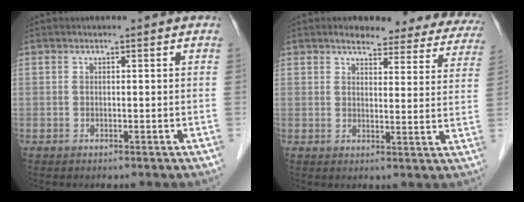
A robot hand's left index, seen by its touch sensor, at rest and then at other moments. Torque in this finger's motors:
{"motor_torque": [0.09, -0.15, 0.13, 0.02]}